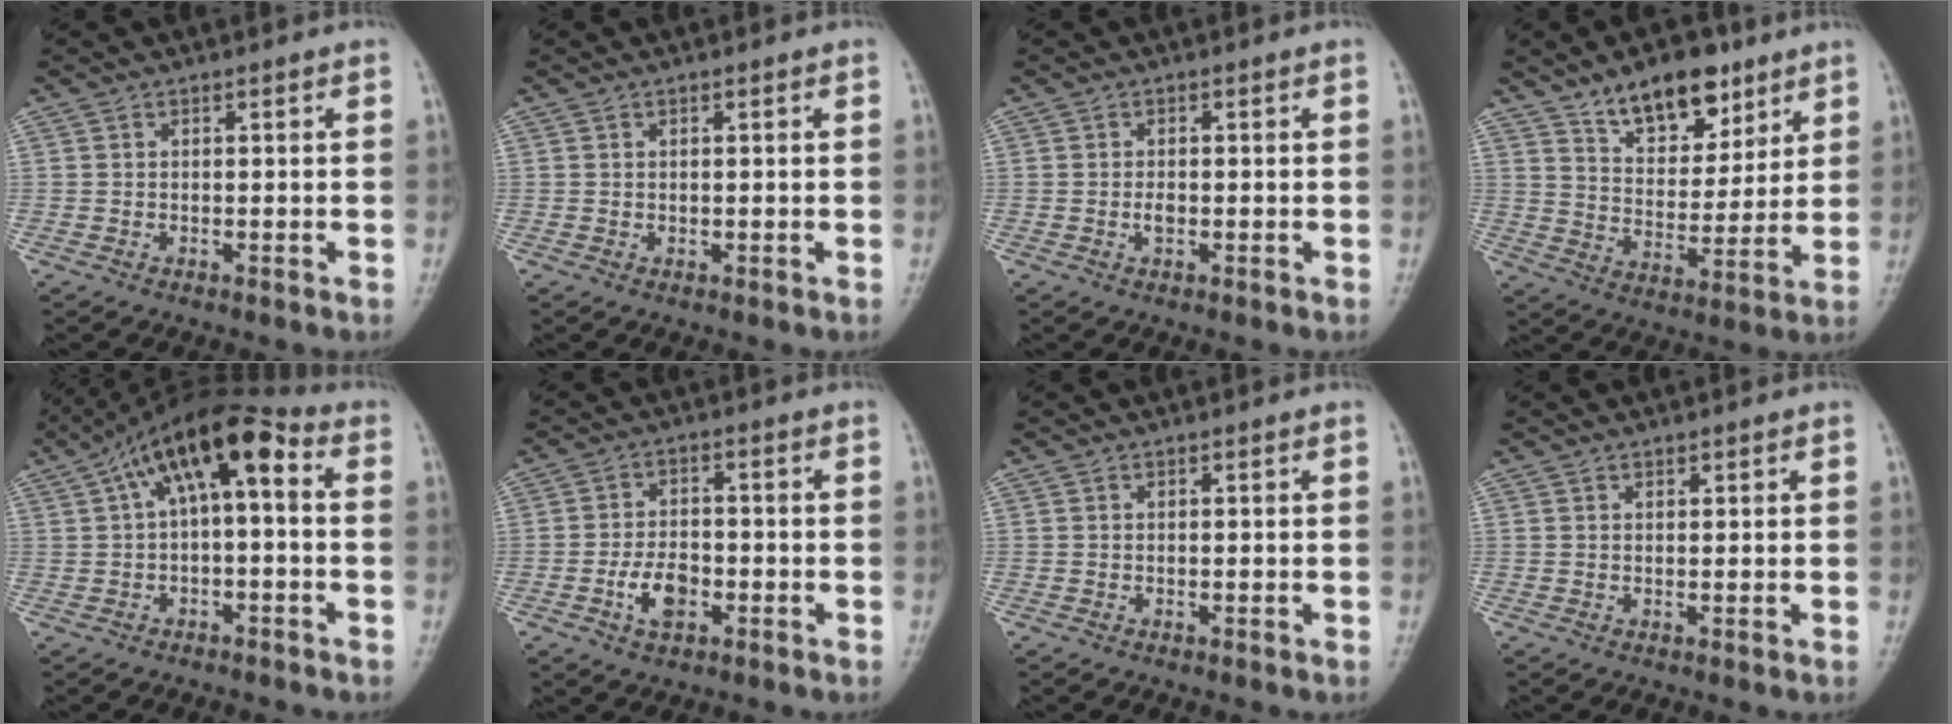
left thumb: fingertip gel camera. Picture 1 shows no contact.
{"total": 0.0}
{"total": 1.5, "force": [-0.4, 0.8, 1.1], "torque": [-0.014, 0.002, -0.007]}
{"total": 13.7, "force": [8.9, 6.9, 7.6], "torque": [-0.079, -0.054, 0.149]}
{"total": 11.4, "force": [1.9, 4.6, 10.2], "torque": [-0.160, 0.047, 0.021]}
{"total": 6.0, "force": [-2.3, 3.5, 4.3], "torque": [-0.066, 0.013, -0.043]}
{"total": 0.0}
{"total": 0.6, "force": [0.5, 0.3, 0.2], "torque": [-0.001, -0.003, 0.008]}